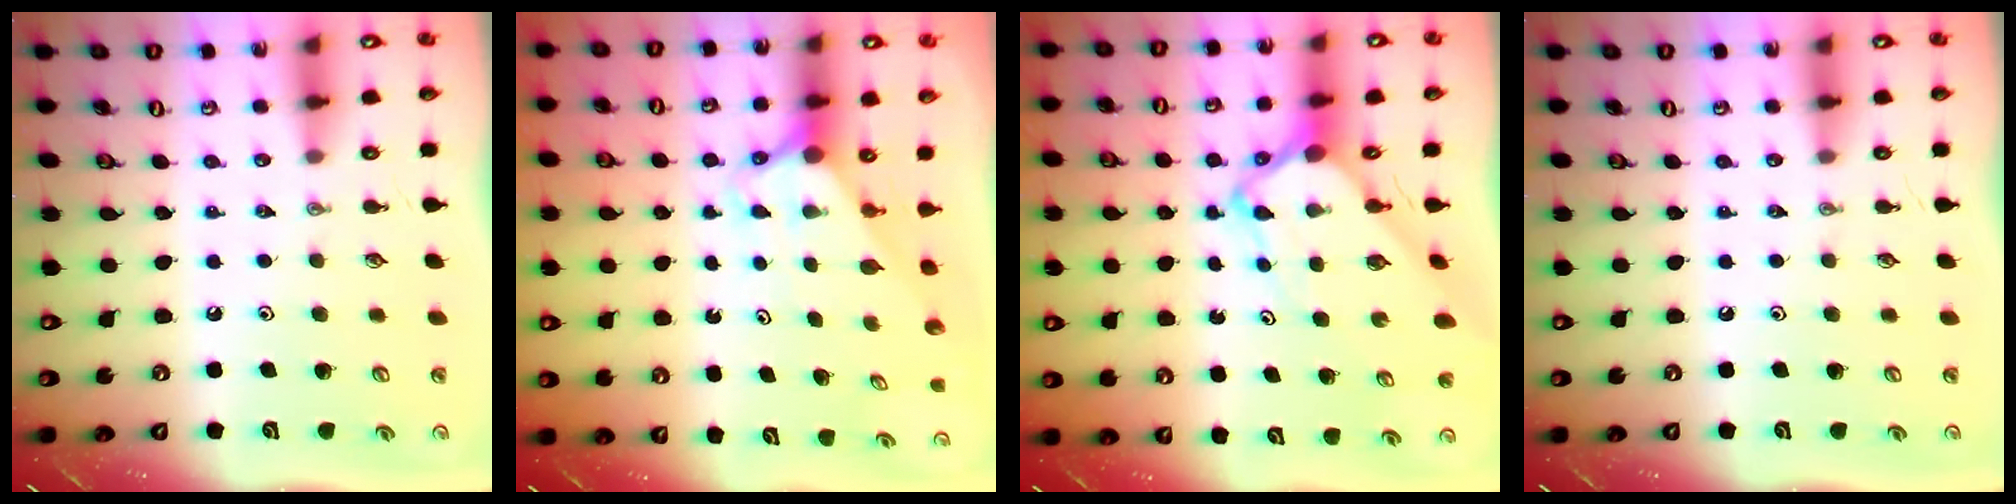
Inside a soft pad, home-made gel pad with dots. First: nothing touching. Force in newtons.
{"total": 2.9, "press": 2.9, "slide": 0.0}
{"total": 5.8, "press": 5.8, "slide": 0.4}
{"total": 0.0}